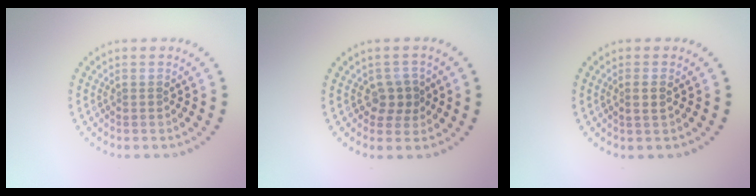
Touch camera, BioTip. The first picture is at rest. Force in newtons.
{"total": 2.2, "press": 2.0, "slide": 0.9}
{"total": 1.0, "press": 0.9, "slide": 0.6}